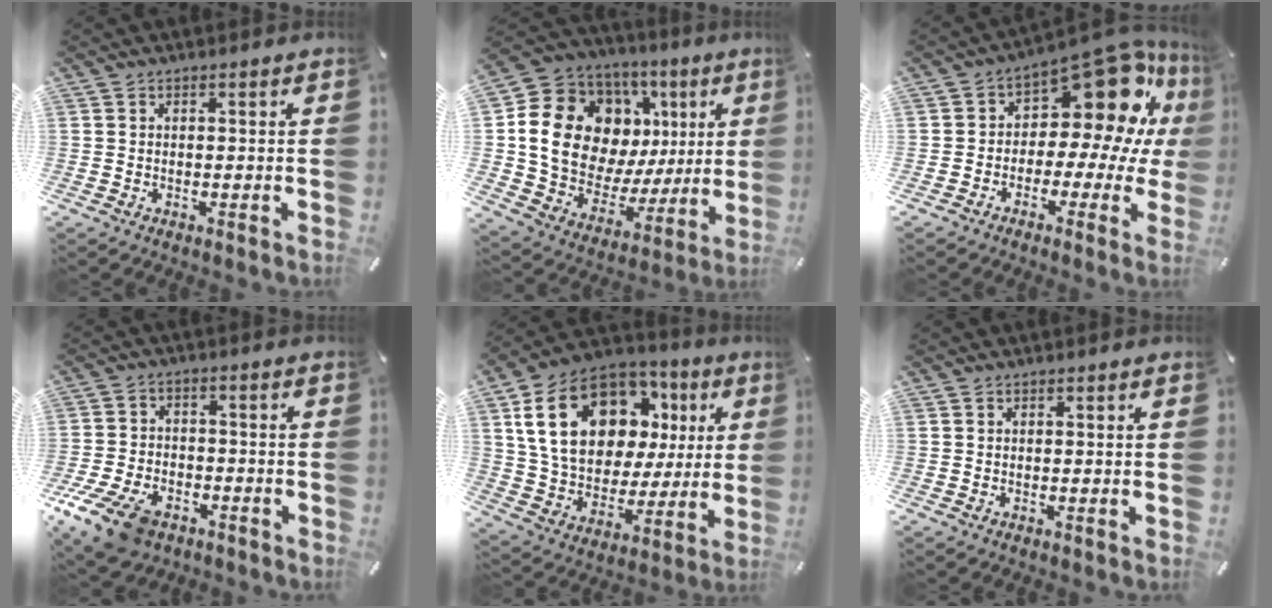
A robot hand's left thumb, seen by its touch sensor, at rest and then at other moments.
{"total": 18.6, "force": [5.7, 14.5, 10.1], "torque": [-0.164, -0.040, 0.120]}
{"total": 17.4, "force": [8.3, 9.4, 12.1], "torque": [-0.163, -0.073, 0.136]}
{"total": 11.5, "force": [-7.0, 6.7, 6.1], "torque": [-0.128, 0.036, -0.128]}
{"total": 21.7, "force": [8.0, 15.5, 12.9], "torque": [-0.239, -0.027, 0.143]}
{"total": 0.0}